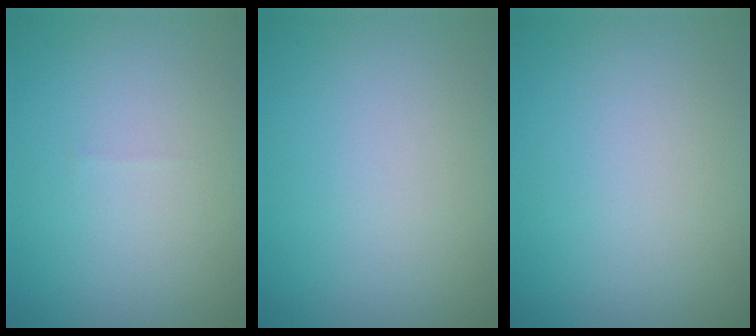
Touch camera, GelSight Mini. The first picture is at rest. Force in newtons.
{"total": 0.0}
{"total": 0.0}